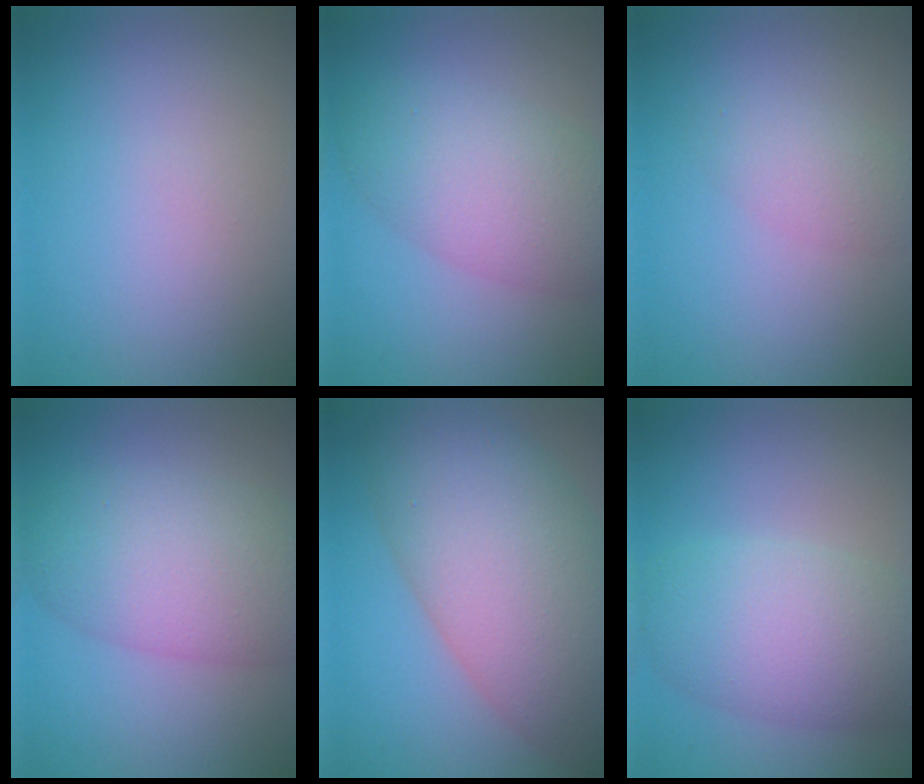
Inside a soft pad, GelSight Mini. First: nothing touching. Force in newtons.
{"total": 6.4, "press": 6.4, "slide": 0.2}
{"total": 2.1, "press": 2.1, "slide": 0.0}
{"total": 8.0, "press": 8.0, "slide": 0.3}
{"total": 13.2, "press": 13.2, "slide": 0.6}
{"total": 6.8, "press": 6.8, "slide": 0.3}